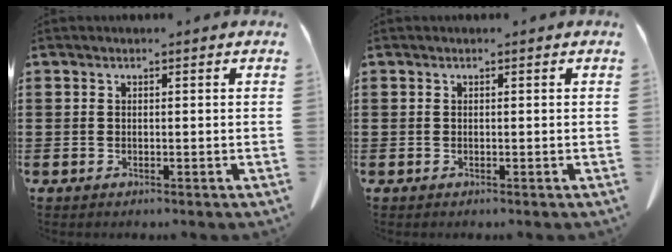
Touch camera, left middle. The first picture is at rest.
{"total": 0.0}